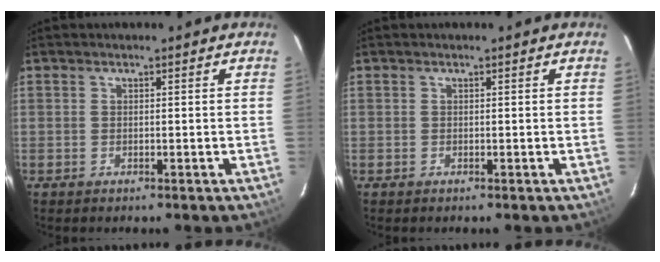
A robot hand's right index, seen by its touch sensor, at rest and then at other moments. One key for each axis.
{"total": 0.0}